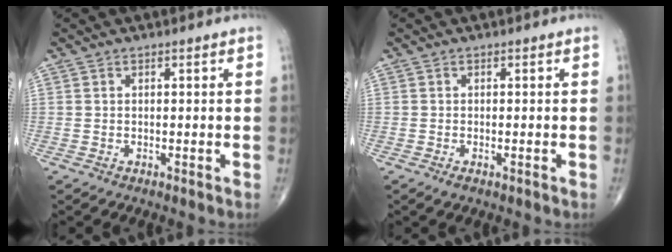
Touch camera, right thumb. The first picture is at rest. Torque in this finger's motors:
{"motor_torque": [0.04, 0.05, 0.21, 0.06, 0.07]}